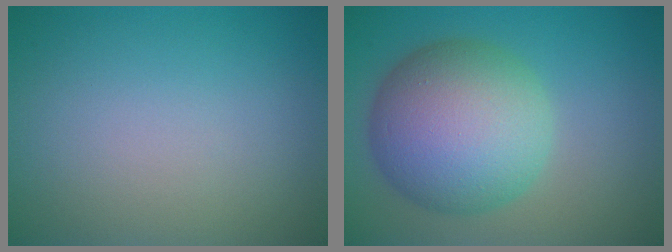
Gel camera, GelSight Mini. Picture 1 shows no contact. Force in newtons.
{"total": 10.3, "press": 10.2, "slide": 0.4}